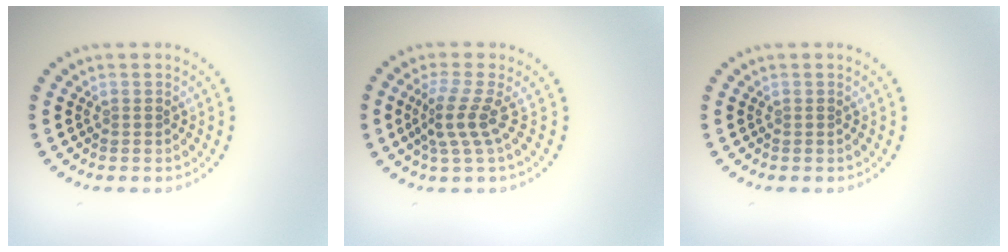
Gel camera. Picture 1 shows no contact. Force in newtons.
{"total": 3.0, "press": 2.0, "slide": 2.3}
{"total": 0.0}